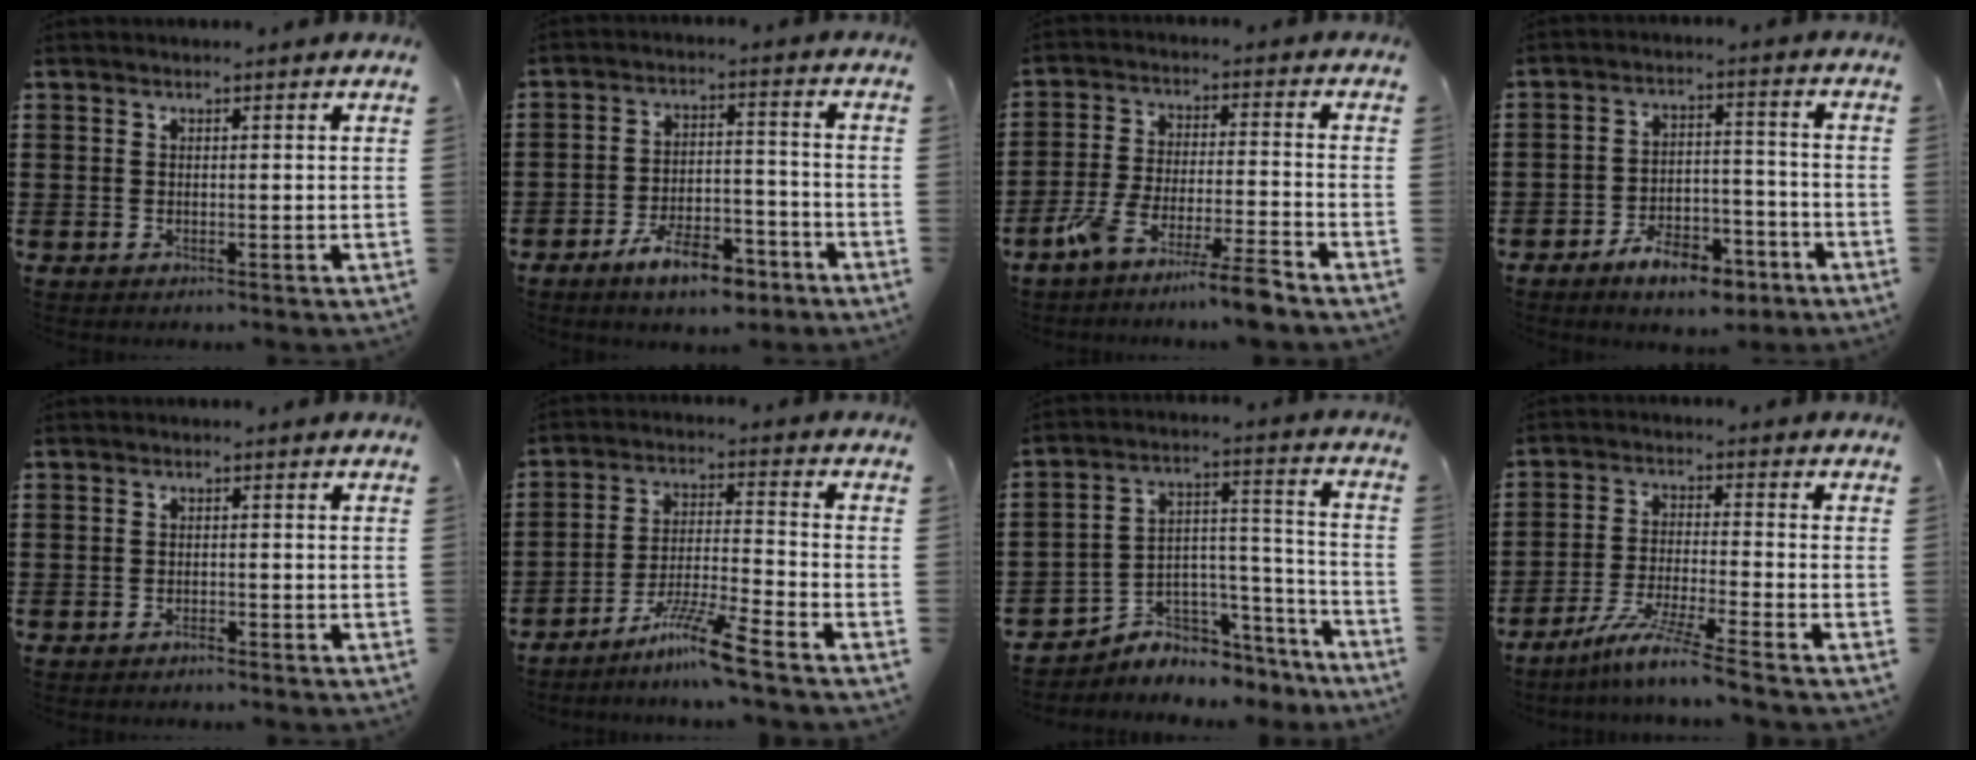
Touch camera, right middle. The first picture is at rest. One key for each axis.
{"total": 8.8, "fx": -6.6, "fy": 2.9, "fz": 5.0, "tx": -0.090, "ty": 0.016, "tz": -0.121}
{"total": 8.0, "fx": -6.9, "fy": -0.5, "fz": 4.0, "tx": -0.086, "ty": -0.013, "tz": -0.134}
{"total": 7.6, "fx": -5.9, "fy": 3.0, "fz": 3.7, "tx": -0.064, "ty": 0.018, "tz": -0.109}
{"total": 1.1, "fx": -1.0, "fy": 0.3, "fz": 0.2, "tx": -0.006, "ty": 0.000, "tz": -0.022}
{"total": 8.5, "fx": -6.6, "fy": -0.1, "fz": 5.3, "tx": -0.112, "ty": -0.013, "tz": -0.128}
{"total": 4.5, "fx": -3.9, "fy": 2.2, "fz": 0.1, "tx": -0.009, "ty": 0.001, "tz": -0.079}
{"total": 7.2, "fx": -6.0, "fy": -0.7, "fz": 3.8, "tx": -0.078, "ty": -0.018, "tz": -0.117}